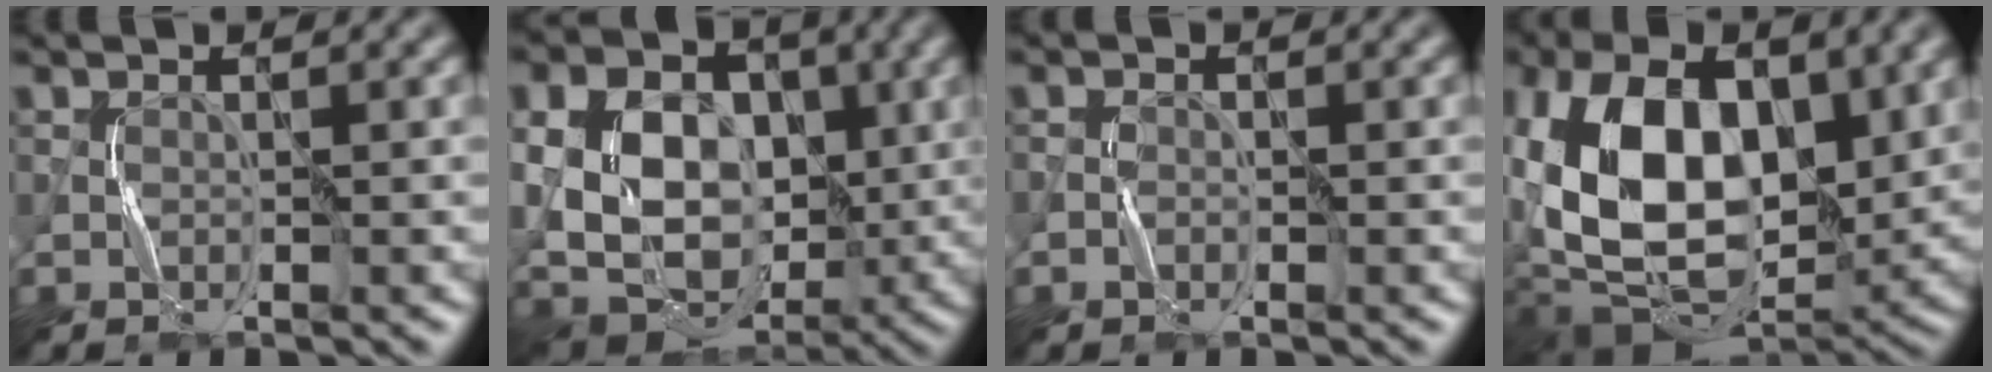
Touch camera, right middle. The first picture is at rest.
{"total": 12.7, "force": [1.1, 9.2, 8.6], "torque": [-0.175, 0.000, 0.020]}
{"total": 0.6, "force": [-0.3, 0.4, 0.3], "torque": [-0.005, 0.003, -0.008]}
{"total": 15.5, "force": [2.0, 9.6, 12.1], "torque": [-0.235, -0.003, 0.033]}